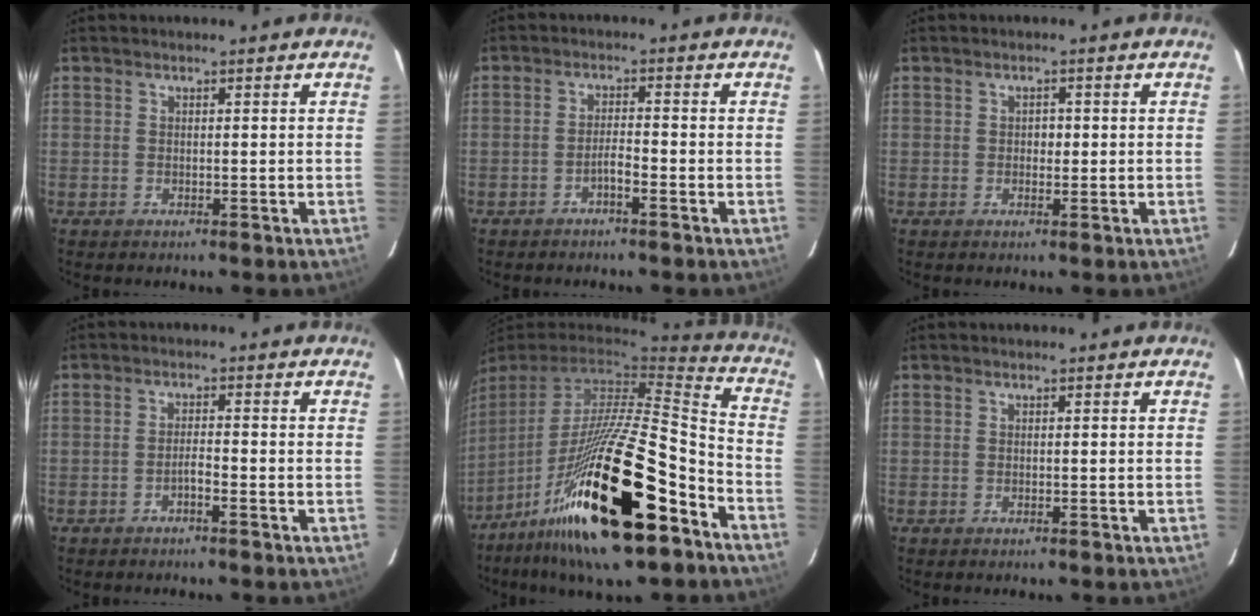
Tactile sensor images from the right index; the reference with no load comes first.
{"total": 2.2, "force": [-1.5, 0.1, 1.7], "torque": [-0.025, 0.003, -0.029]}
{"total": 1.2, "force": [0.0, 0.9, 0.8], "torque": [-0.010, 0.003, -0.001]}
{"total": 1.8, "force": [-1.2, 0.0, 1.4], "torque": [-0.020, 0.003, -0.024]}
{"total": 31.3, "force": [-16.5, 5.6, 26.0], "torque": [-0.463, -0.048, -0.284]}
{"total": 0.0}